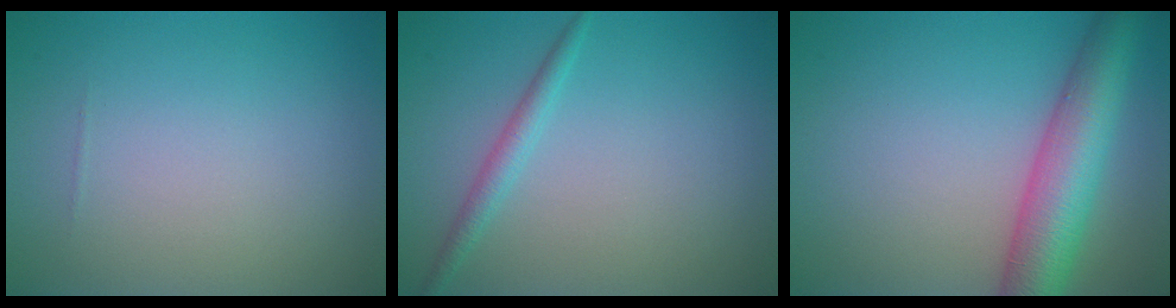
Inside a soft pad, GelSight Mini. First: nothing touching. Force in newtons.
{"total": 1.6, "press": 1.6, "slide": 0.1}
{"total": 7.5, "press": 7.5, "slide": 0.4}